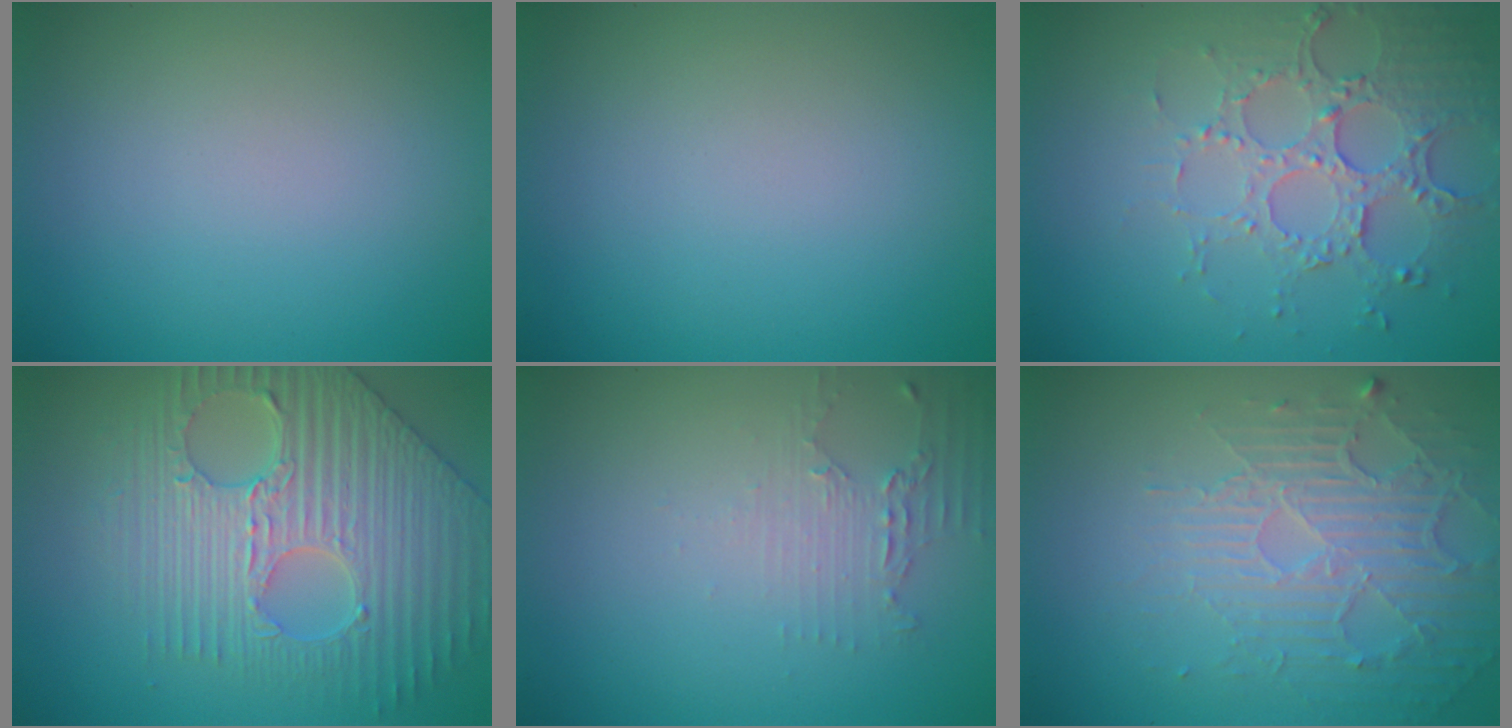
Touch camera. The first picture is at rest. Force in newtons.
{"total": 0.0}
{"total": 4.5, "press": 3.5, "slide": 2.7}
{"total": 6.4, "press": 5.5, "slide": 3.3}
{"total": 1.9, "press": 1.3, "slide": 1.4}
{"total": 5.7, "press": 3.4, "slide": 4.6}